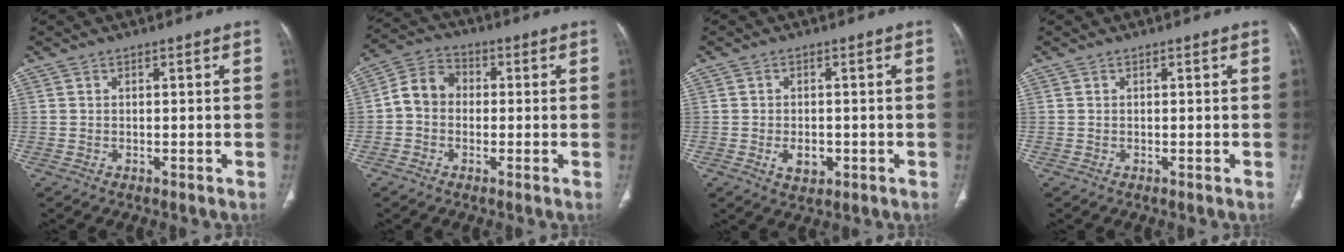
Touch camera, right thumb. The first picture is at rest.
{"total": 7.1, "force": [-0.5, 5.9, 3.8], "torque": [-0.053, 0.026, -0.025]}
{"total": 4.2, "force": [-1.2, 2.8, 3.0], "torque": [-0.040, 0.001, -0.011]}
{"total": 0.0}